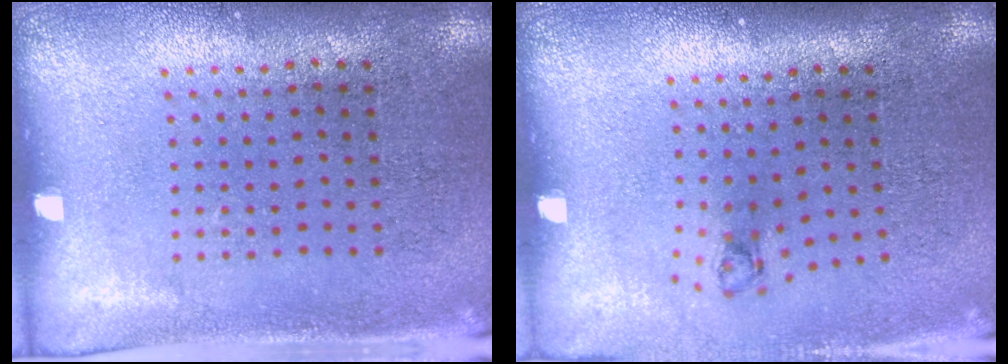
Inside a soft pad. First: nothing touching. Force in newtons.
{"total": 0.7, "press": 0.3, "slide": 0.6}